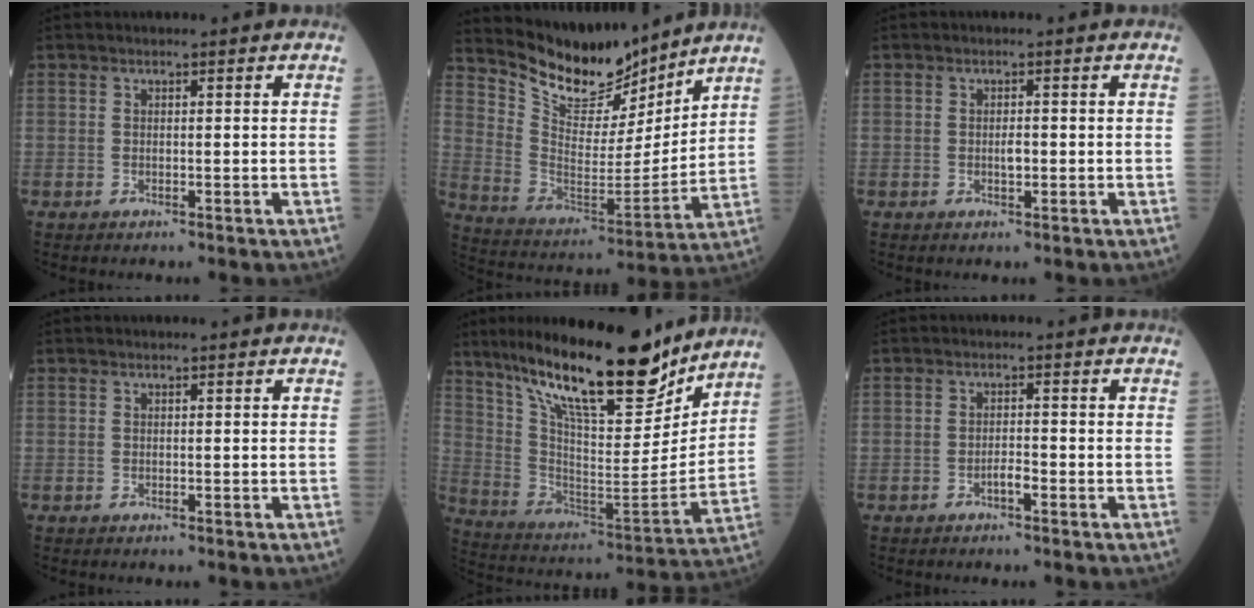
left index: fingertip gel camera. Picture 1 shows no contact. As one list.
[{"total": 13.8, "force": [12.7, 3.5, 4.1], "torque": [-0.087, -0.010, 0.238]}, {"total": 1.2, "force": [-0.2, 0.5, 1.1], "torque": [-0.021, -0.001, -0.003]}, {"total": 0.0}, {"total": 22.5, "force": [17.8, 4.4, 13.1], "torque": [-0.230, -0.021, 0.299]}, {"total": 1.5, "force": [-1.0, 0.3, 1.1], "torque": [-0.018, 0.001, -0.018]}]